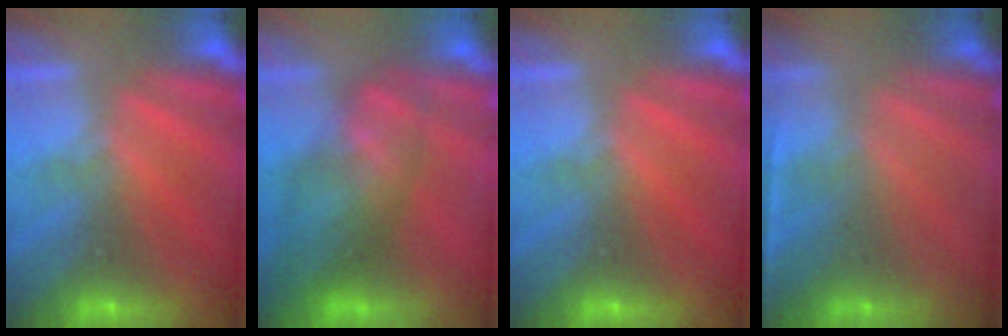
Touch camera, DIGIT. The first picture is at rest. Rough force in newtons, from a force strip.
{"total": 7.2}
{"total": 0.0}
{"total": 1.6}